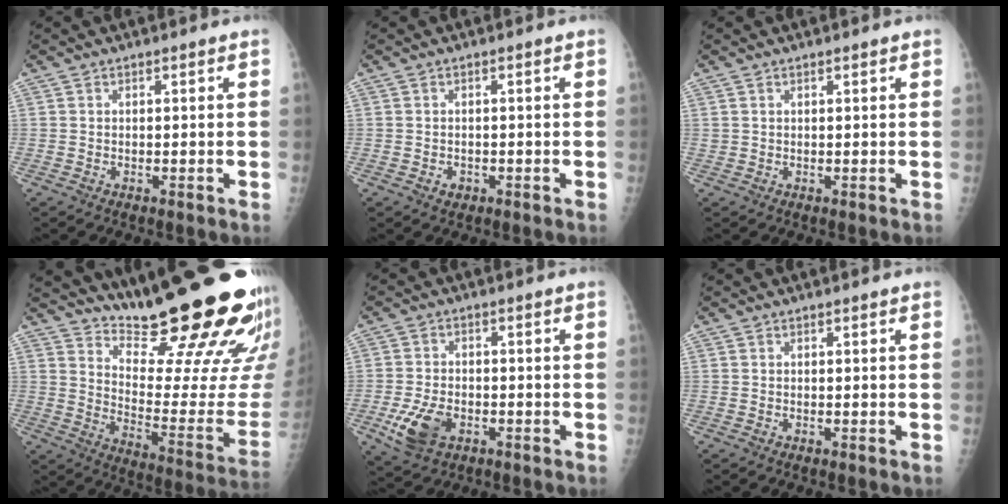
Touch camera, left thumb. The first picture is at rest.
{"total": 1.2, "force": [-0.4, 1.0, 0.5], "torque": [-0.003, 0.002, -0.003]}
{"total": 0.9, "force": [0.7, 0.4, 0.2], "torque": [0.001, -0.003, 0.010]}
{"total": 28.4, "force": [21.2, 6.0, 18.0], "torque": [-0.226, -0.150, 0.296]}
{"total": 7.5, "force": [-2.8, 4.8, 5.1], "torque": [-0.101, 0.004, -0.046]}
{"total": 0.0}